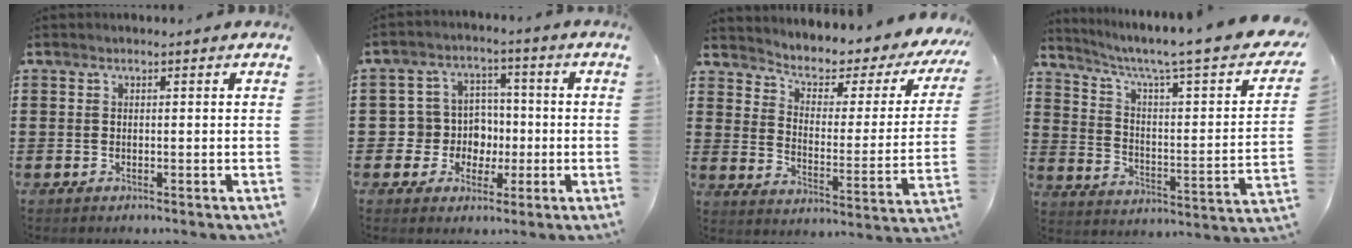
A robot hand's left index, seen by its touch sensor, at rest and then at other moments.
{"total": 6.6, "force": [-0.3, 6.4, 1.5], "torque": [-0.055, 0.012, 0.000]}
{"total": 3.4, "force": [2.2, 1.6, 2.1], "torque": [-0.057, -0.020, 0.026]}
{"total": 5.7, "force": [3.8, 0.4, 4.2], "torque": [-0.098, -0.037, 0.055]}